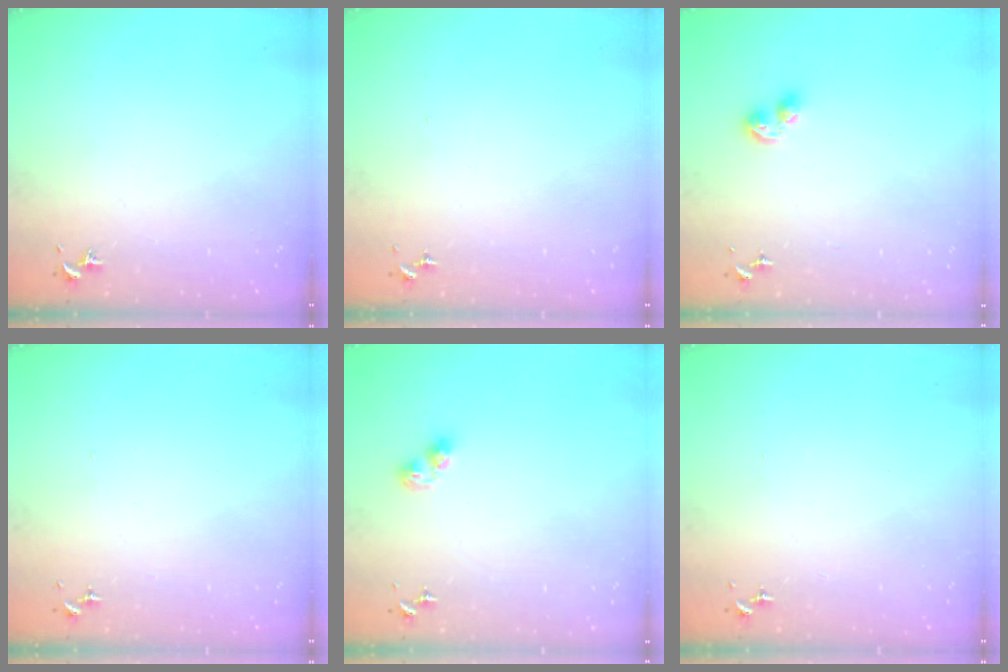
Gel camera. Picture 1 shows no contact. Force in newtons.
{"total": 0.0}
{"total": 6.2, "press": 6.2, "slide": 0.6}
{"total": 0.0}
{"total": 6.0, "press": 6.0, "slide": 0.4}
{"total": 0.0}